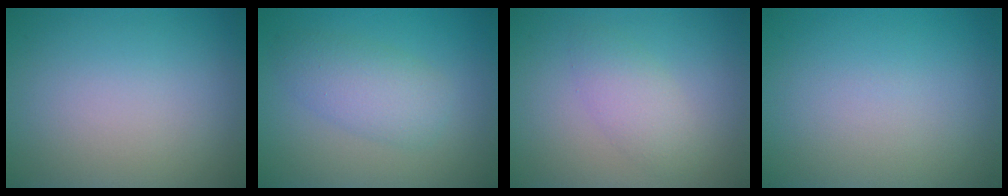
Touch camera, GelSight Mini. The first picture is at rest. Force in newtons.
{"total": 3.7, "press": 3.7, "slide": 0.2}
{"total": 2.4, "press": 2.4, "slide": 0.2}
{"total": 0.0}